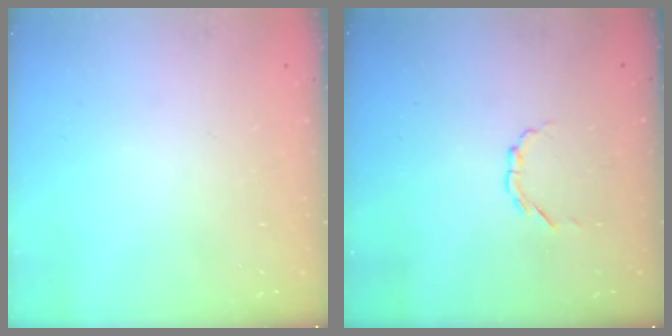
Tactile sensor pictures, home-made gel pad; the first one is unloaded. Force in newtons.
{"total": 2.3, "press": 2.2, "slide": 0.8}